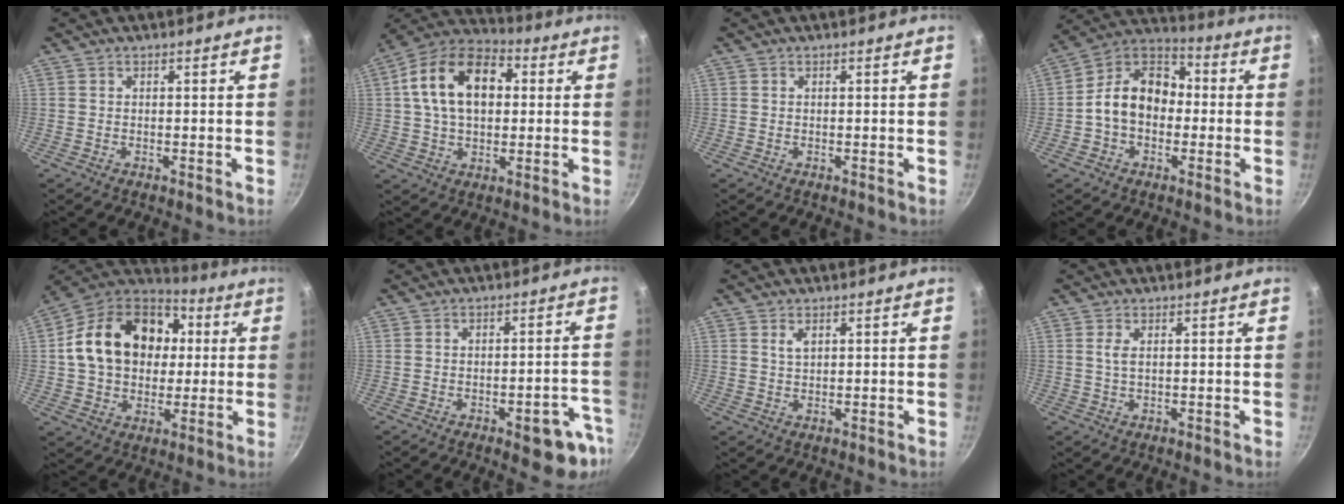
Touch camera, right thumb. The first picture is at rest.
{"total": 17.1, "force": [3.2, 11.2, 12.5], "torque": [-0.186, 0.025, 0.037]}
{"total": 0.0}
{"total": 13.5, "force": [-1.1, 10.1, 8.9], "torque": [-0.107, 0.044, -0.042]}
{"total": 22.4, "force": [3.4, 16.8, 14.4], "torque": [-0.226, 0.027, 0.051]}
{"total": 10.0, "force": [-5.1, 4.0, 7.6], "torque": [-0.043, 0.035, -0.057]}
{"total": 2.2, "force": [1.0, 1.3, 1.5], "torque": [-0.022, -0.002, 0.019]}
{"total": 2.0, "force": [0.5, 0.9, 1.7], "torque": [-0.034, -0.002, 0.011]}